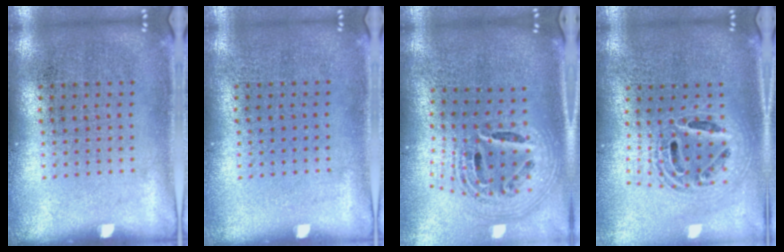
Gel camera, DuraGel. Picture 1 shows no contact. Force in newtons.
{"total": 0.0}
{"total": 2.5, "press": 1.7, "slide": 1.9}
{"total": 1.9, "press": 1.5, "slide": 1.1}